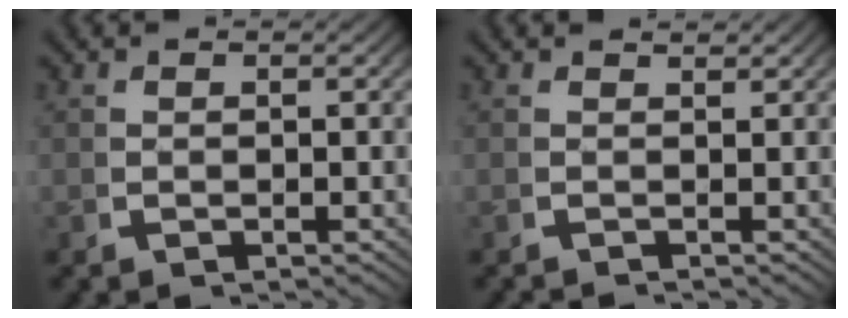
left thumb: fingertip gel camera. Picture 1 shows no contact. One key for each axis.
{"total": 0.0}